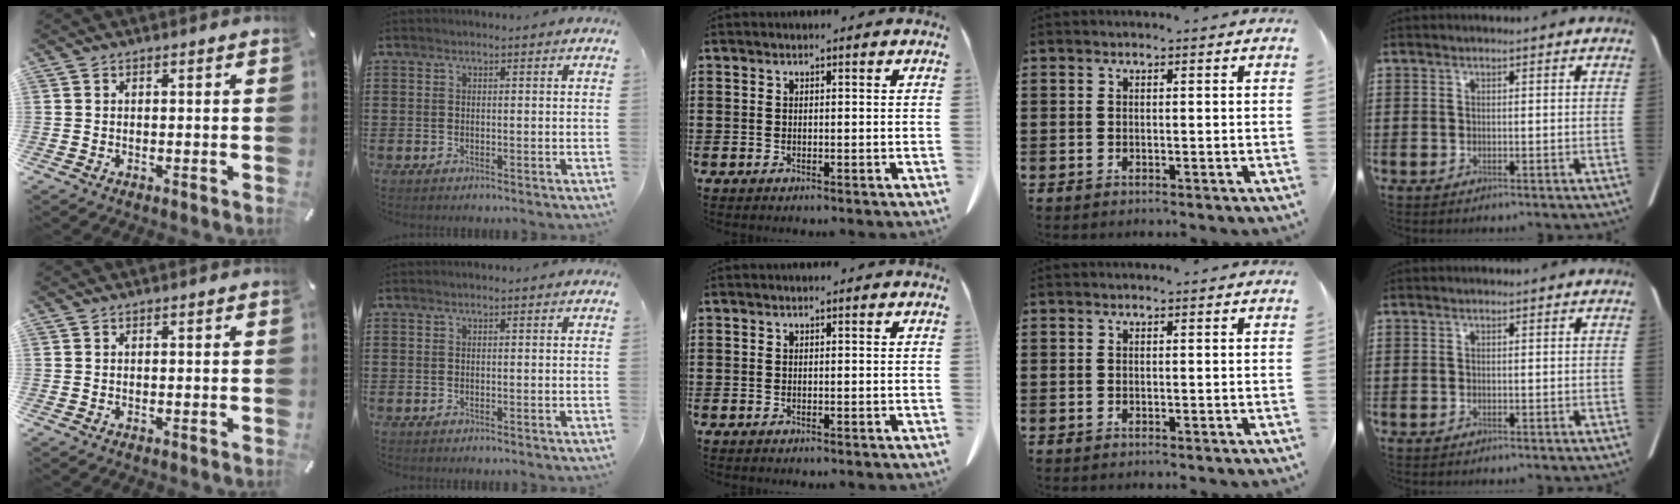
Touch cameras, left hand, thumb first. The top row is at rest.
{}